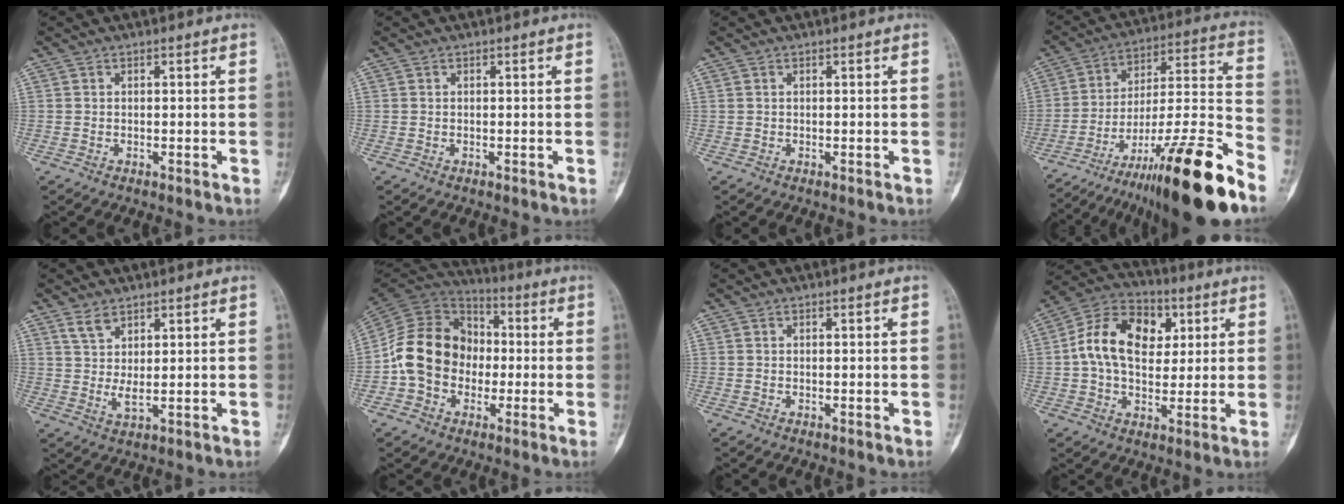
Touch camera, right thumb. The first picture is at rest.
{"total": 0.0}
{"total": 0.0}
{"total": 26.8, "force": [-18.6, 3.5, 19.0], "torque": [-0.256, 0.080, -0.300]}
{"total": 4.3, "force": [2.6, 1.9, 2.9], "torque": [-0.057, -0.017, 0.056]}
{"total": 15.8, "force": [-1.9, 13.0, 8.9], "torque": [-0.133, 0.035, -0.044]}
{"total": 0.0}
{"total": 15.3, "force": [3.0, 10.5, 10.7], "torque": [-0.158, 0.011, 0.041]}